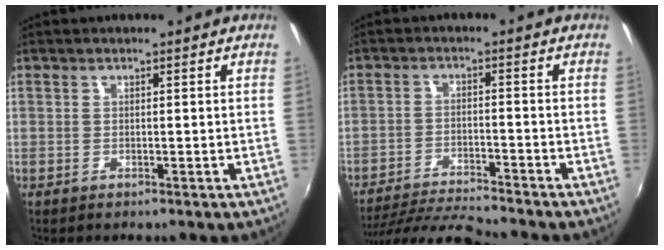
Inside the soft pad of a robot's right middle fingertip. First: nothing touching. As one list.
[{"total": 11.2, "force": [-10.5, 0.1, 3.8], "torque": [-0.095, -0.008, -0.185]}]